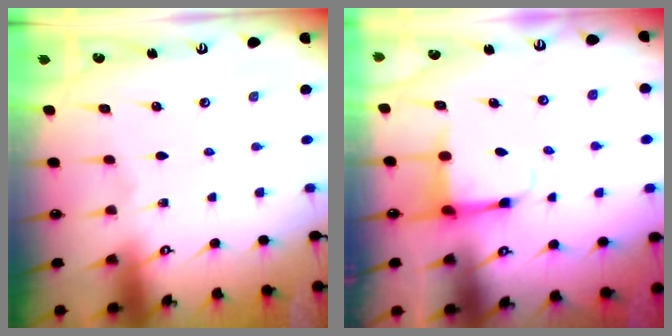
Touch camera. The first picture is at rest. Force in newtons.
{"total": 4.0, "press": 3.7, "slide": 1.3}